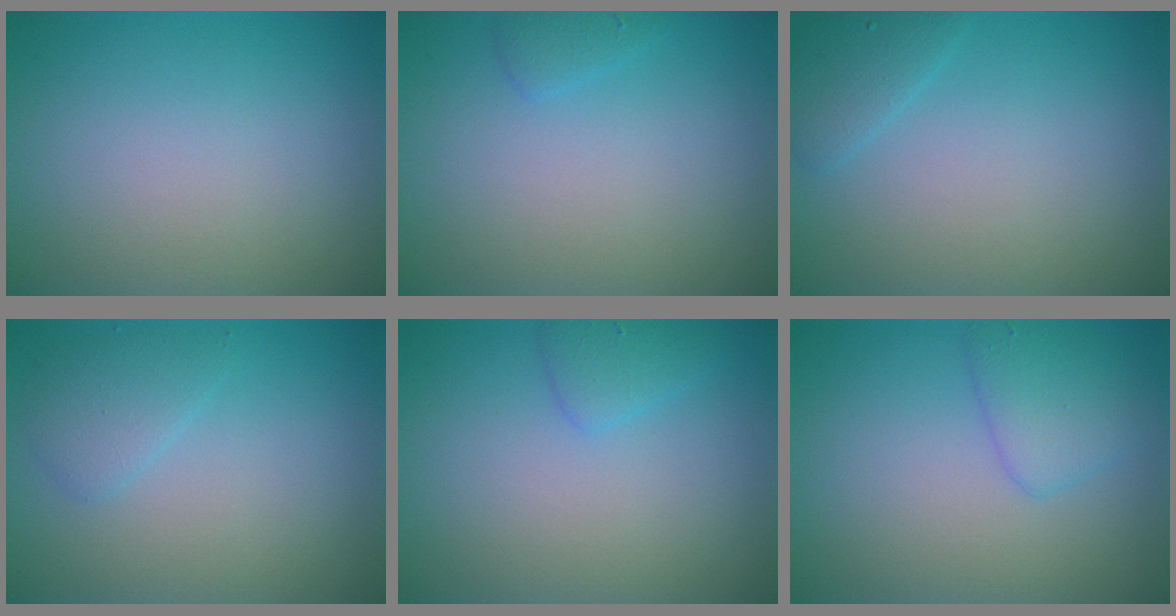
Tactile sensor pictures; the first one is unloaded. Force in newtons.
{"total": 1.0, "press": 1.0, "slide": 0.1}
{"total": 1.6, "press": 1.6, "slide": 0.1}
{"total": 1.8, "press": 1.8, "slide": 0.1}
{"total": 1.6, "press": 1.6, "slide": 0.1}
{"total": 2.4, "press": 2.4, "slide": 0.1}